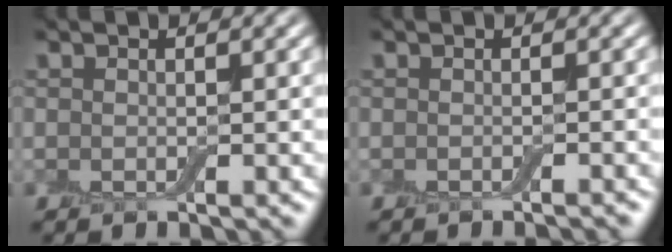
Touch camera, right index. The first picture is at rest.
{"total": 1.1, "force": [-0.8, 0.1, 0.6], "torque": [0.000, 0.000, -0.013]}